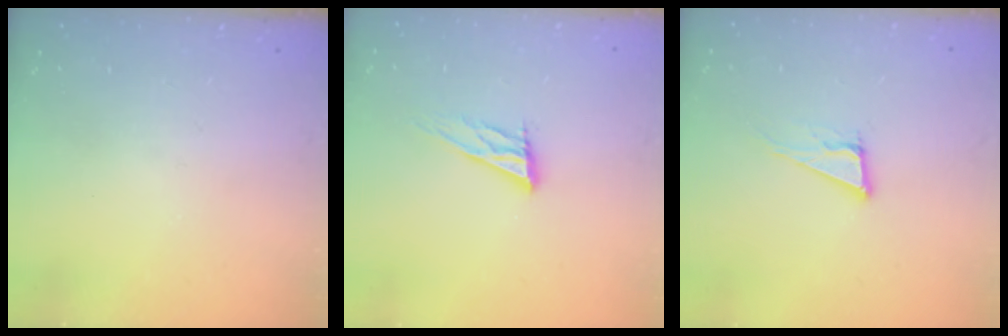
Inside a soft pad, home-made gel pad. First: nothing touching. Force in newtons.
{"total": 11.0, "press": 10.7, "slide": 2.6}
{"total": 9.8, "press": 9.2, "slide": 3.3}